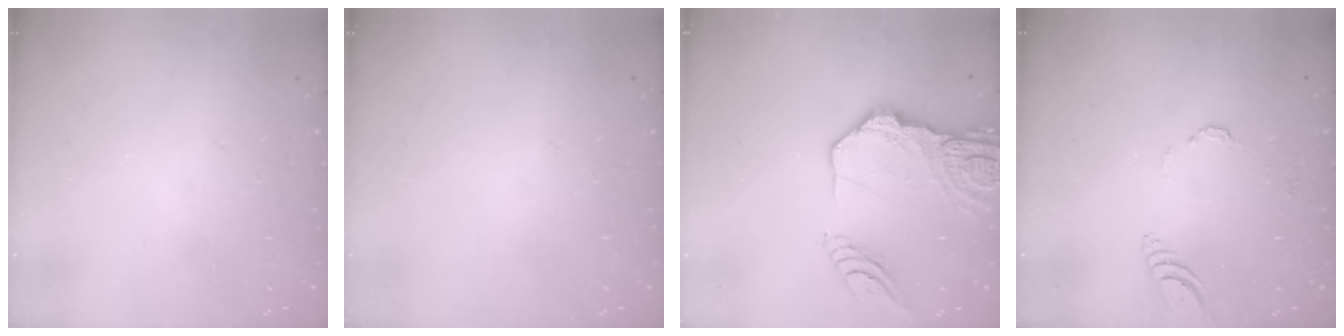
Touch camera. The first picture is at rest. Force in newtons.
{"total": 0.0}
{"total": 17.7, "press": 17.5, "slide": 2.2}
{"total": 4.8, "press": 4.8, "slide": 0.6}